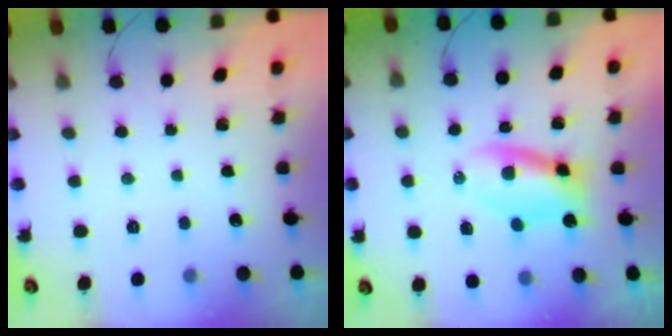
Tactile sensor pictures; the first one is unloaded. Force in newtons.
{"total": 5.5, "press": 5.4, "slide": 0.6}